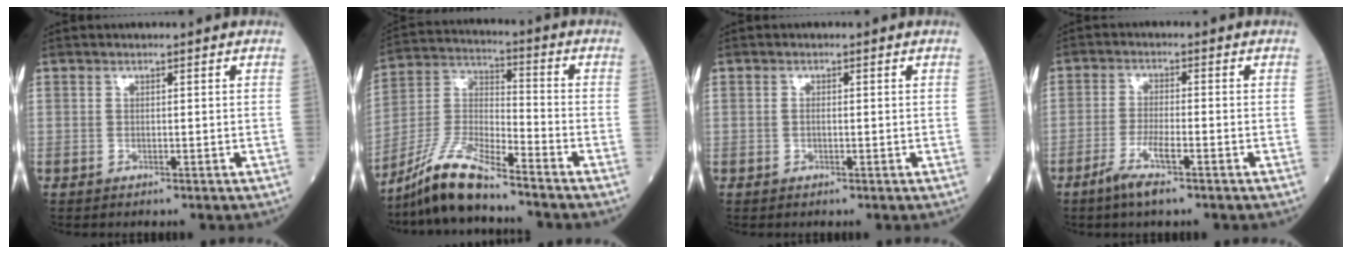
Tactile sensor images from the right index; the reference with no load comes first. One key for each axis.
{"total": 10.9, "fx": -9.1, "fy": 0.9, "fz": 5.9, "tx": -0.126, "ty": -0.007, "tz": -0.177}
{"total": 0.7, "fx": -0.1, "fy": 0.3, "fz": 0.6, "tx": -0.014, "ty": 0.001, "tz": -0.003}
{"total": 5.1, "fx": -3.0, "fy": 0.3, "fz": 4.0, "tx": -0.081, "ty": -0.006, "tz": -0.059}